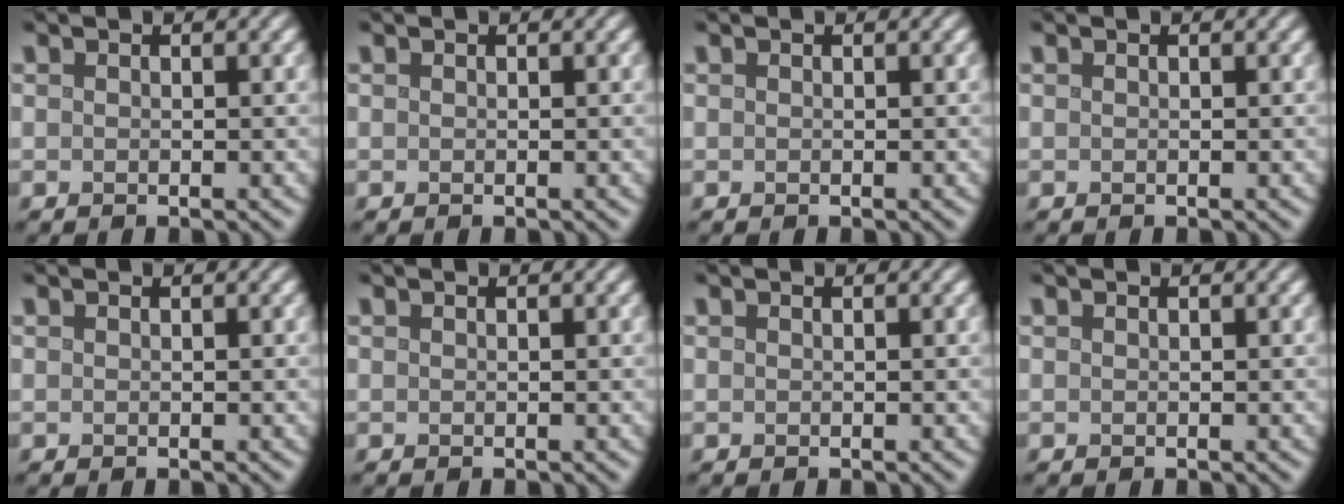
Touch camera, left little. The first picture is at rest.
{"total": 0.0}
{"total": 0.0}
{"total": 0.0}
{"total": 0.0}
{"total": 0.0}
{"total": 0.0}
{"total": 0.0}